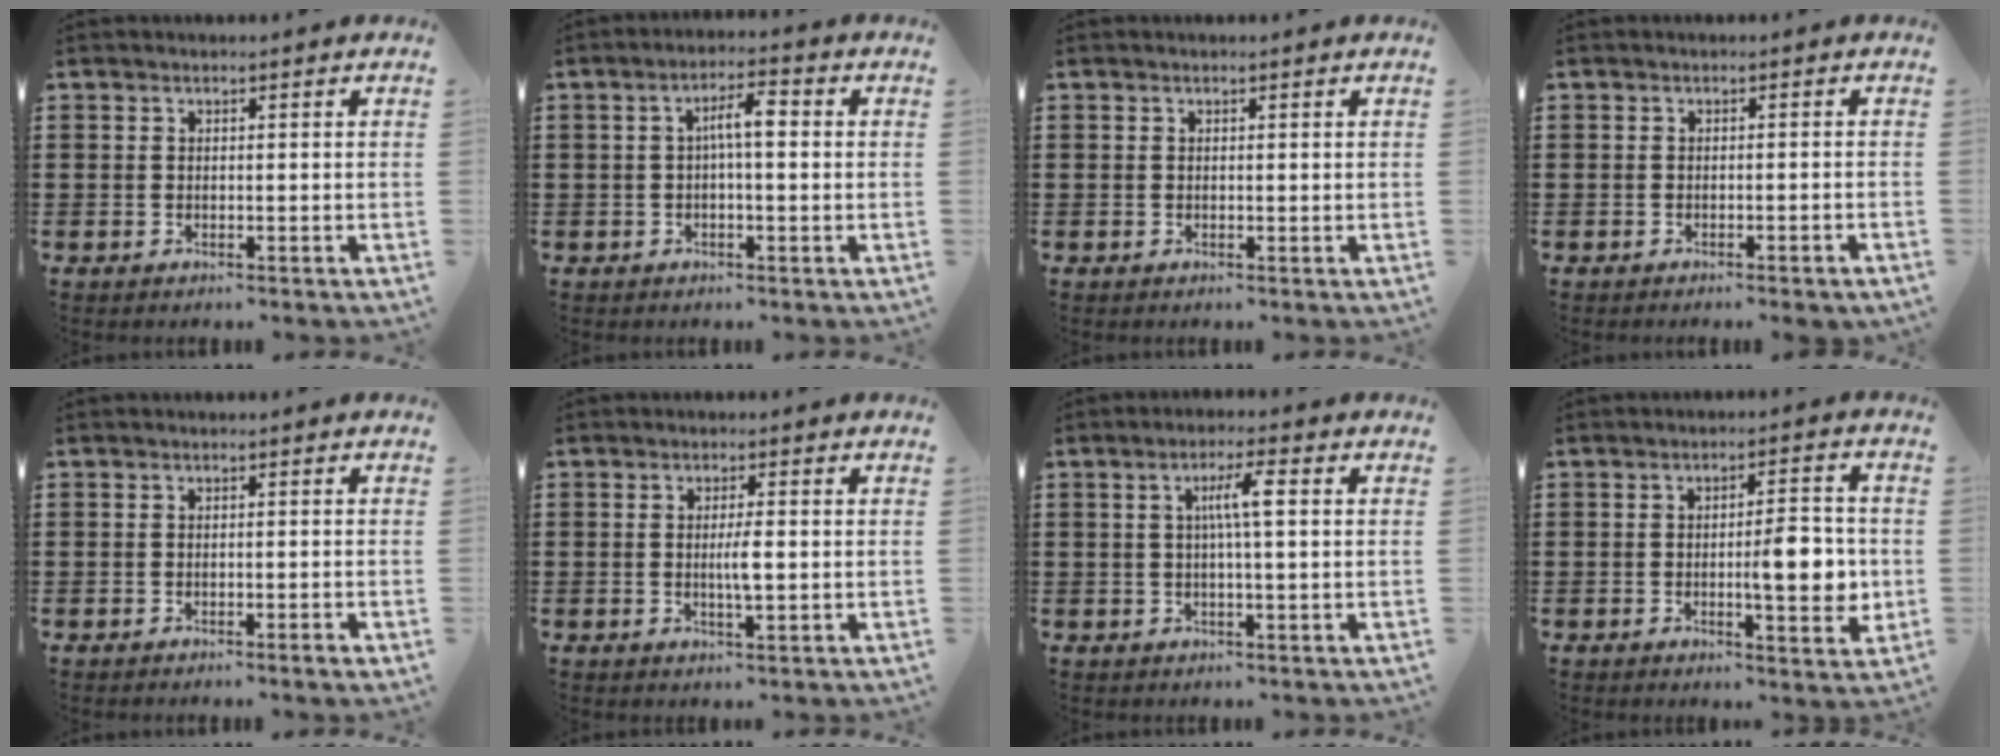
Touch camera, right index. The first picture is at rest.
{"total": 4.4, "force": [0.1, 1.1, 4.2], "torque": [-0.080, 0.012, -0.003]}
{"total": 0.0}
{"total": 1.0, "force": [-0.9, 0.0, 0.4], "torque": [-0.009, -0.001, -0.018]}
{"total": 0.9, "force": [-0.7, -0.1, 0.6], "torque": [-0.011, -0.002, -0.015]}
{"total": 3.1, "force": [-0.3, 0.5, 3.0], "torque": [-0.055, -0.004, -0.006]}
{"total": 4.5, "force": [0.5, 0.3, 4.5], "torque": [-0.085, 0.004, 0.003]}
{"total": 7.5, "force": [-0.8, 2.1, 7.1], "torque": [-0.087, -0.008, -0.020]}